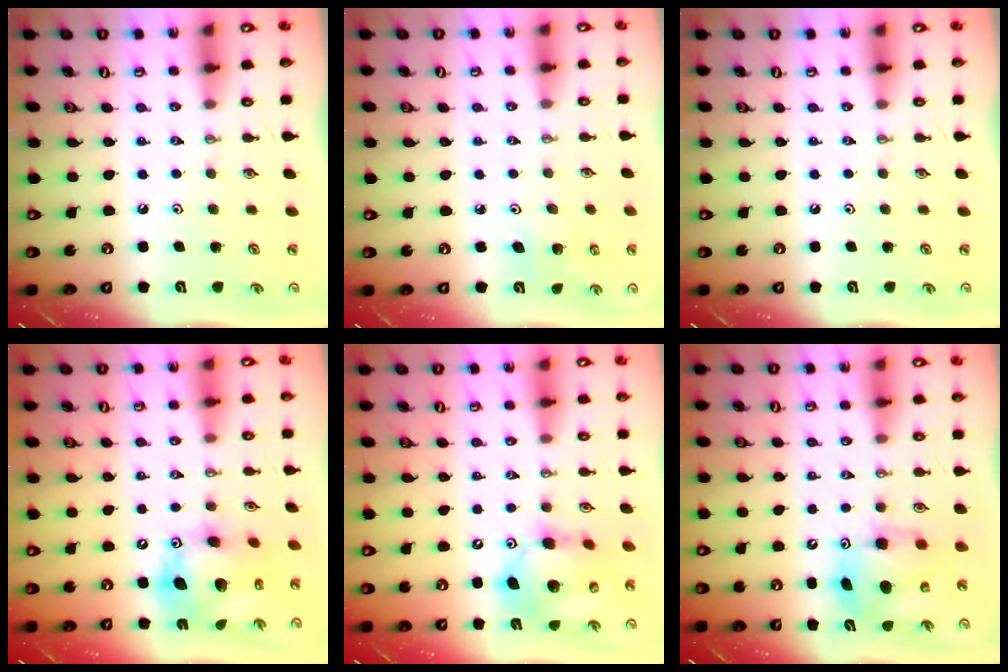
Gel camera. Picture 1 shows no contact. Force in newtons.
{"total": 3.9, "press": 3.9, "slide": 0.3}
{"total": 0.0}
{"total": 15.4, "press": 15.4, "slide": 1.4}
{"total": 14.7, "press": 14.4, "slide": 2.6}
{"total": 8.7, "press": 8.7, "slide": 0.4}